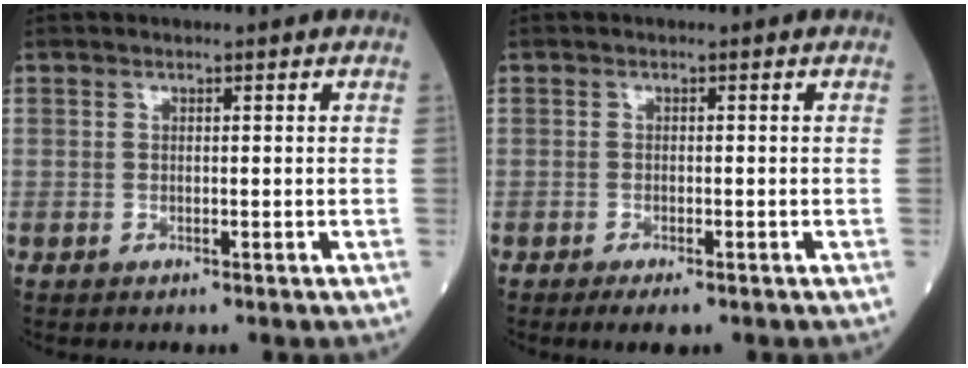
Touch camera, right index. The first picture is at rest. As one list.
[{"total": 4.5, "force": [-3.0, 1.4, 3.0], "torque": [-0.055, -0.007, -0.046]}]